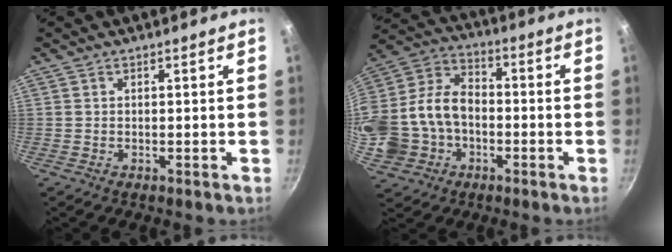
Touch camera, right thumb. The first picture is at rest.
{"total": 20.8, "force": [-3.7, 16.0, 12.7], "torque": [-0.272, 0.057, -0.063]}